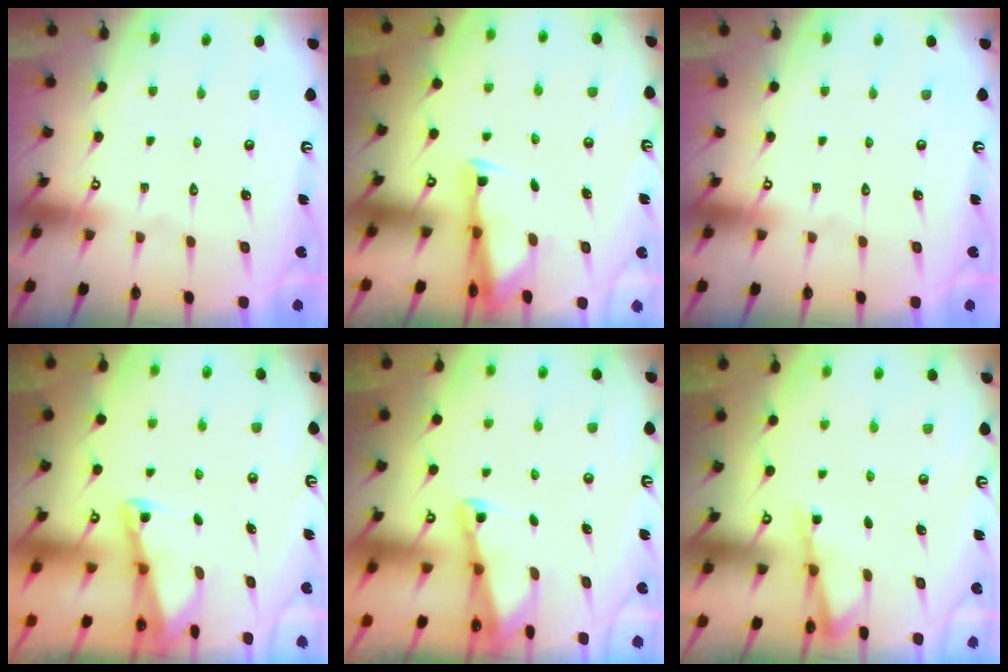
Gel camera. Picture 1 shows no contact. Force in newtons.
{"total": 2.9, "press": 2.8, "slide": 0.7}
{"total": 0.0}
{"total": 2.0, "press": 2.0, "slide": 0.4}
{"total": 2.1, "press": 2.1, "slide": 0.3}
{"total": 2.5, "press": 2.5, "slide": 0.4}